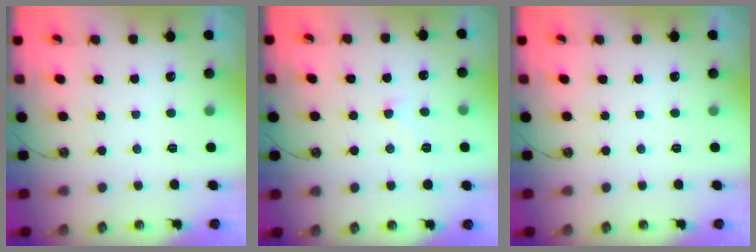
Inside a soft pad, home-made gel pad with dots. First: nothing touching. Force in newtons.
{"total": 4.3, "press": 4.3, "slide": 0.3}
{"total": 0.0}